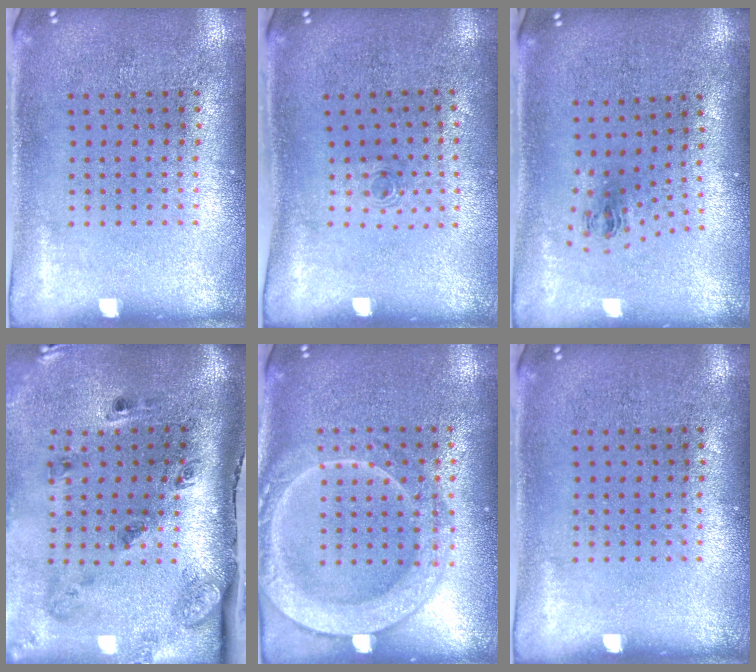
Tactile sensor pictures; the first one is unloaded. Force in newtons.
{"total": 0.6, "press": 0.2, "slide": 0.5}
{"total": 1.1, "press": 0.4, "slide": 1.0}
{"total": 2.9, "press": 1.8, "slide": 2.3}
{"total": 2.0, "press": 2.0, "slide": 0.2}
{"total": 0.0}